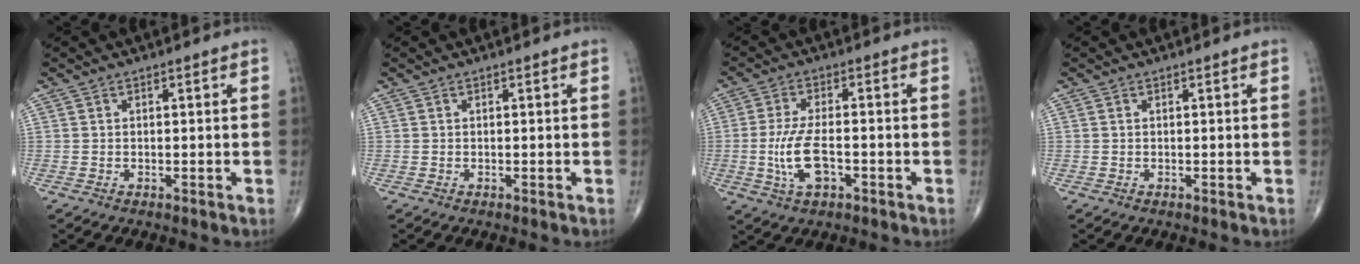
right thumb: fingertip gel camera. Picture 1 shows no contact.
{"total": 0.0}
{"total": 7.9, "force": [-1.9, 3.4, 6.9], "torque": [-0.145, 0.008, -0.034]}
{"total": 0.0}